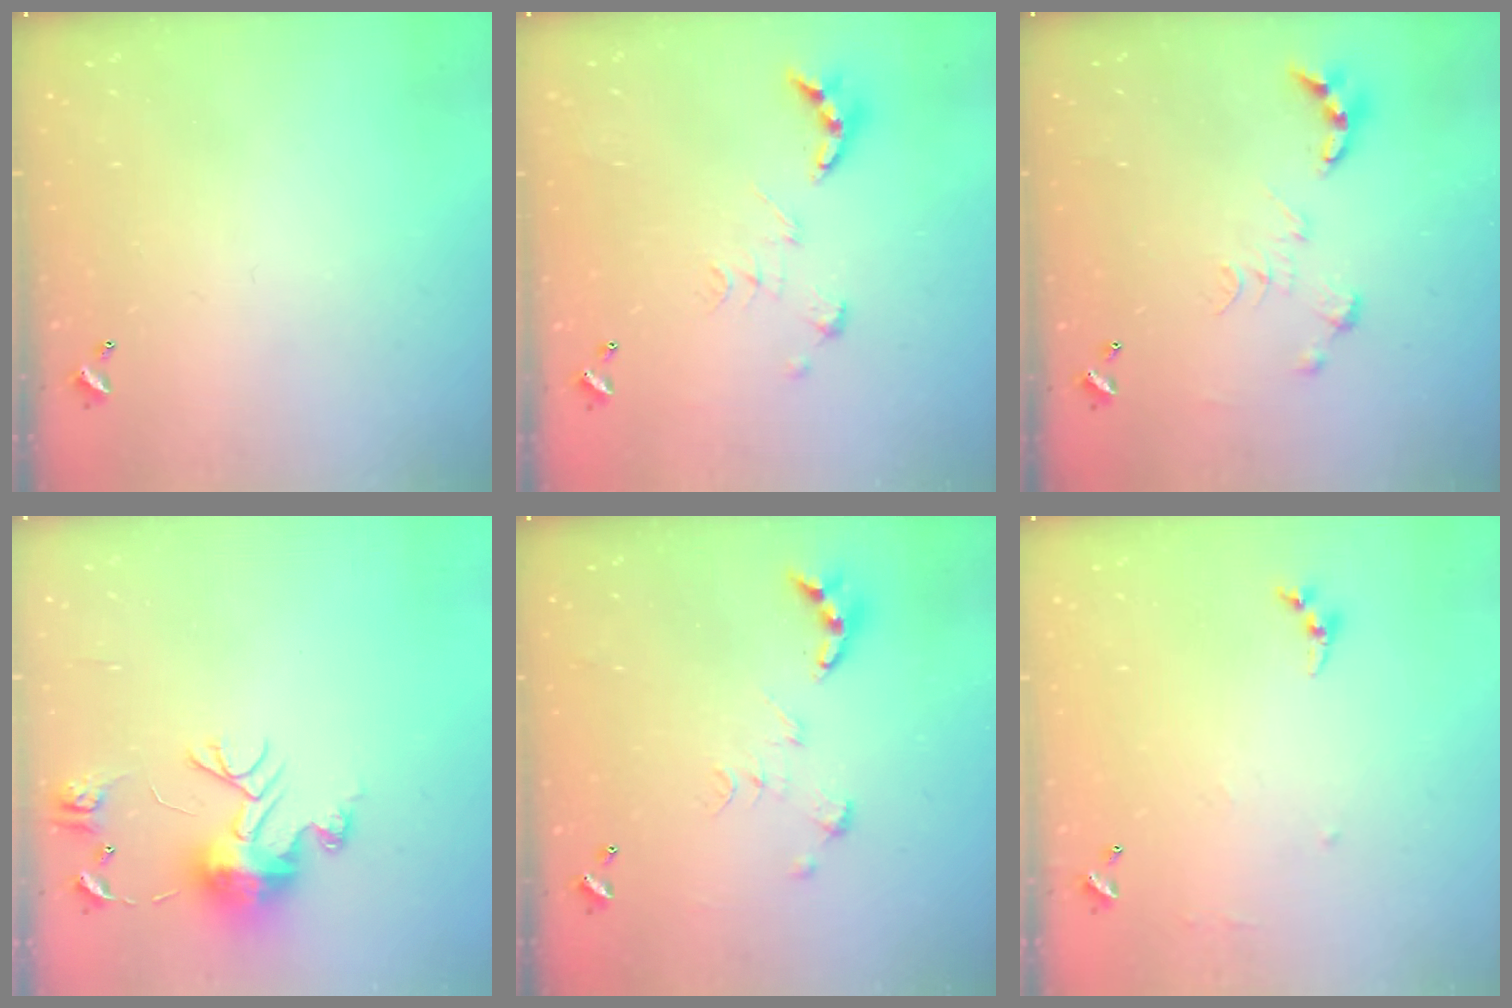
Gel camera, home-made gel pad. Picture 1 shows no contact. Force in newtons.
{"total": 2.7, "press": 2.2, "slide": 1.5}
{"total": 0.0}
{"total": 10.5, "press": 10.5, "slide": 1.0}
{"total": 0.0}
{"total": 5.3, "press": 5.2, "slide": 0.6}